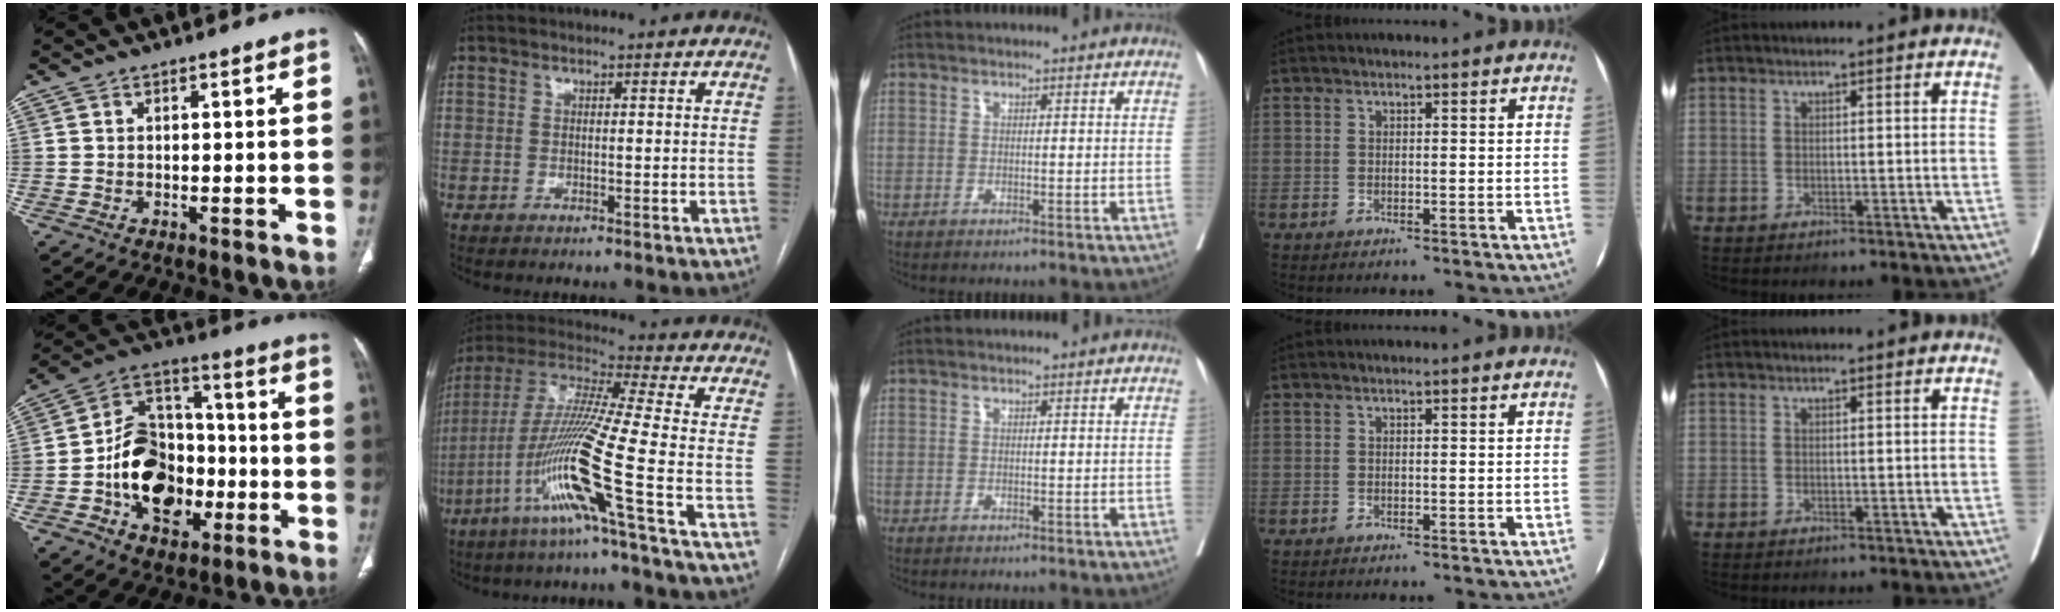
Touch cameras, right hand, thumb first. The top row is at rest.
{"thumb": {"total": 18.3, "force": [-4.5, 13.2, 11.9], "torque": [-0.152, 0.042, -0.074]}, "index": {"total": 15.9, "force": [-6.7, -2.0, 14.3], "torque": [-0.297, -0.016, -0.135]}}